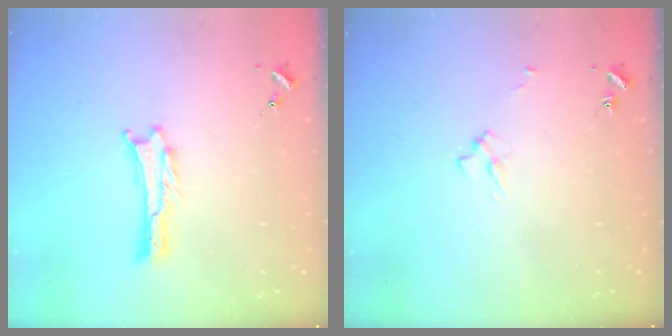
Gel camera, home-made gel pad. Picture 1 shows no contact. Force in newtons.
{"total": 2.9, "press": 2.9, "slide": 0.4}